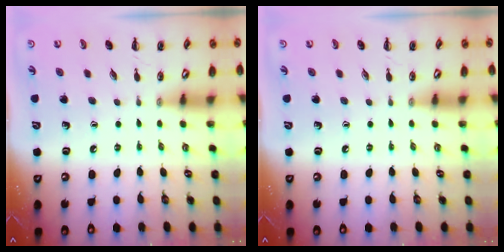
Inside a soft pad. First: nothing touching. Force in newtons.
{"total": 0.0}